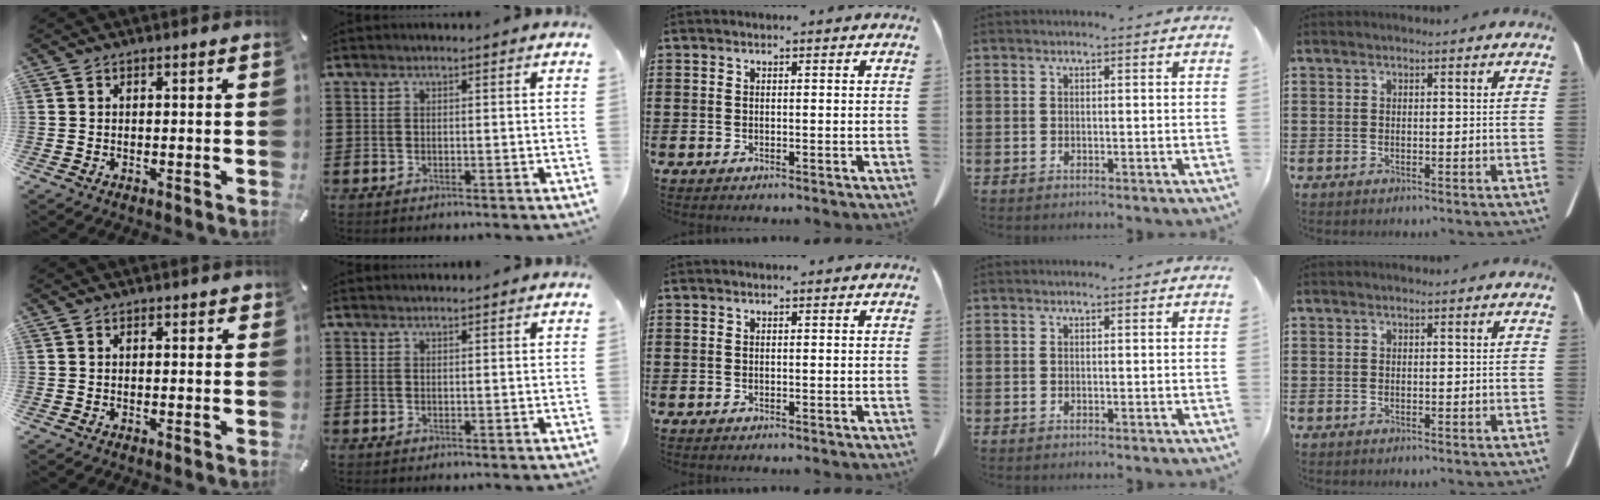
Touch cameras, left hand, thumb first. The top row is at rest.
{"thumb": {"total": 0.7, "force": [0.3, 0.5, 0.3], "torque": [0.002, 0.000, 0.004]}, "index": {"total": 0.6, "force": [0.6, 0.0, 0.1], "torque": [-0.004, -0.001, 0.013]}}